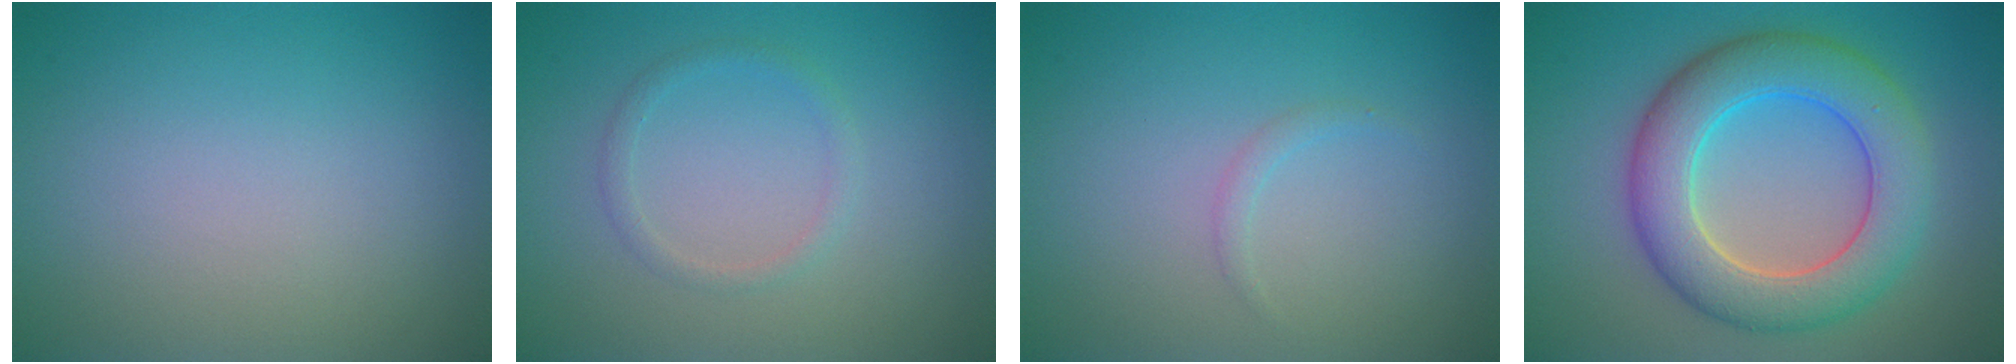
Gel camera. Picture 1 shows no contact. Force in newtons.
{"total": 1.2, "press": 1.2, "slide": 0.1}
{"total": 0.7, "press": 0.7, "slide": 0.1}
{"total": 7.9, "press": 7.8, "slide": 0.4}